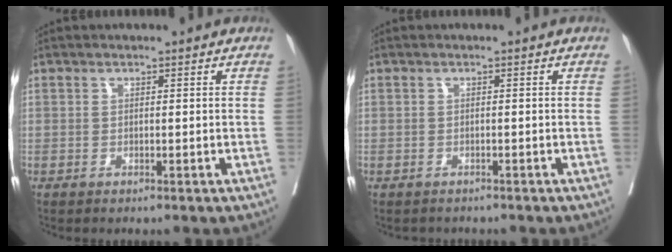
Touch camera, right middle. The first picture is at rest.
{"total": 1.9, "force": [-1.7, 0.8, 0.1], "torque": [-0.009, -0.001, -0.026]}